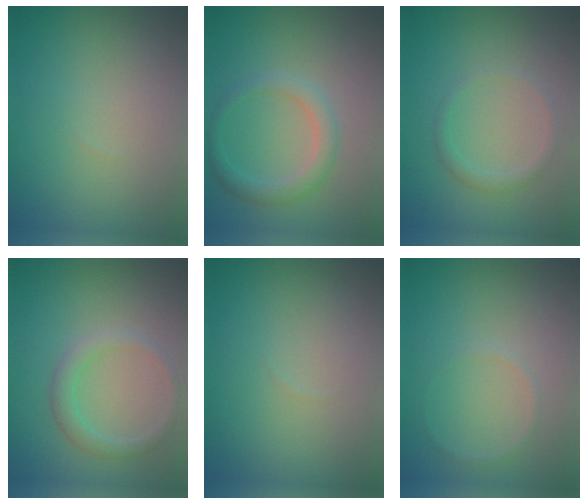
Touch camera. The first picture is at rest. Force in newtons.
{"total": 2.5, "press": 2.5, "slide": 0.1}
{"total": 1.3, "press": 1.3, "slide": 0.2}
{"total": 2.1, "press": 2.1, "slide": 0.1}
{"total": 0.0}
{"total": 0.6, "press": 0.6, "slide": 0.1}